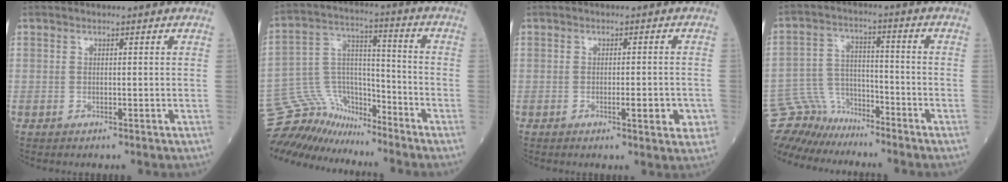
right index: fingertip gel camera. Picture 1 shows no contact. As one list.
[{"total": 12.1, "force": [-11.6, 3.3, 0.5], "torque": [-0.015, 0.054, -0.219]}, {"total": 4.2, "force": [-1.4, 0.9, 3.9], "torque": [-0.051, -0.002, -0.016]}, {"total": 9.6, "force": [-9.2, 2.7, -0.1], "torque": [-0.009, 0.020, -0.175]}]